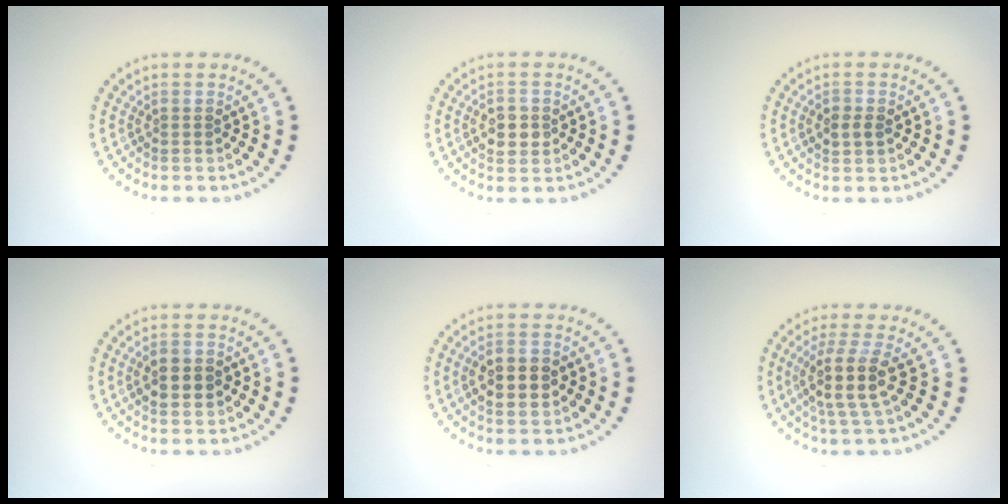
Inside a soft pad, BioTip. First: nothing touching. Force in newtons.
{"total": 3.0, "press": 3.0, "slide": 0.2}
{"total": 1.6, "press": 1.5, "slide": 0.2}
{"total": 3.2, "press": 3.2, "slide": 0.2}
{"total": 4.1, "press": 4.1, "slide": 0.1}
{"total": 3.8, "press": 3.0, "slide": 2.3}